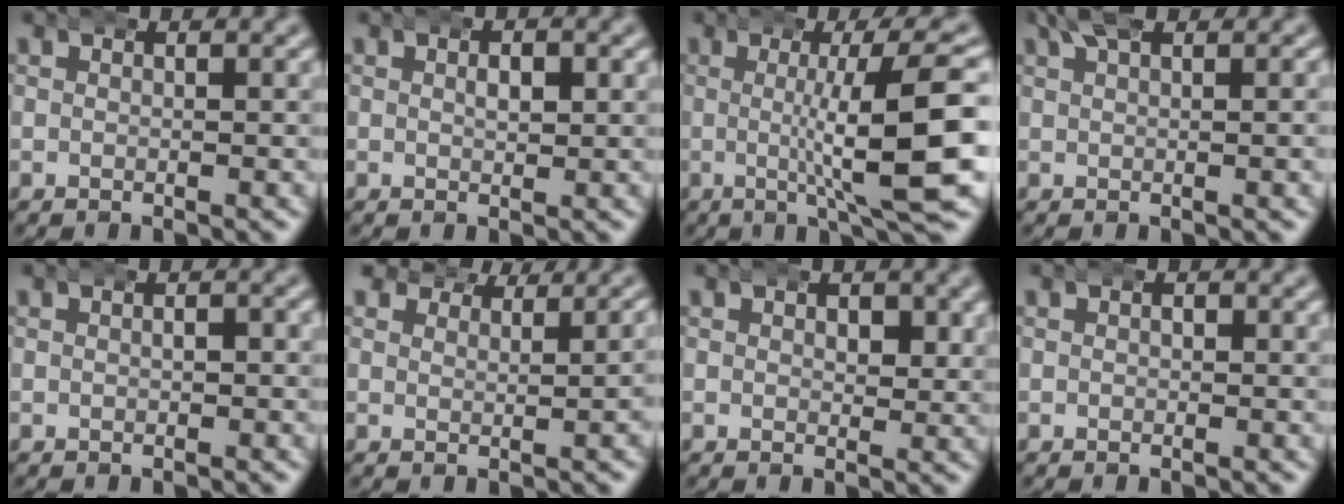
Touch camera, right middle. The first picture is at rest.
{"total": 1.9, "force": [0.5, 0.9, 1.6], "torque": [-0.015, 0.003, 0.005]}
{"total": 9.6, "force": [0.1, 1.6, 9.5], "torque": [-0.129, 0.003, 0.003]}
{"total": 2.0, "force": [1.5, 0.2, 1.3], "torque": [-0.022, 0.004, 0.024]}
{"total": 1.0, "force": [0.0, 0.7, 0.7], "torque": [-0.006, 0.000, -0.002]}
{"total": 1.4, "force": [1.4, 0.1, -0.2], "torque": [0.008, -0.007, 0.024]}
{"total": 1.9, "force": [0.7, 1.3, 1.2], "torque": [-0.013, -0.007, 0.012]}
{"total": 0.6, "force": [0.1, 0.4, 0.4], "torque": [-0.002, -0.001, 0.003]}